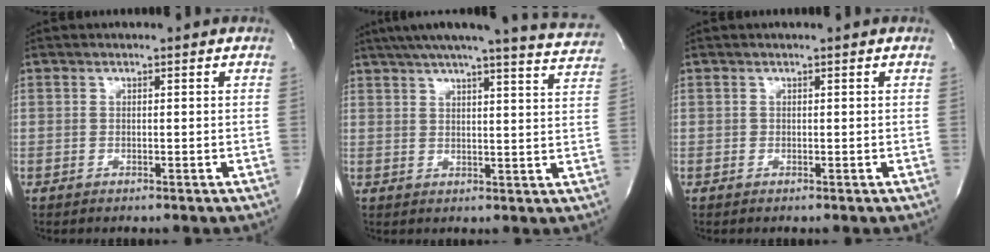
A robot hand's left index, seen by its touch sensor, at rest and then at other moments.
{"total": 19.1, "force": [17.5, 0.7, 7.6], "torque": [-0.109, -0.034, 0.203]}
{"total": 0.0}